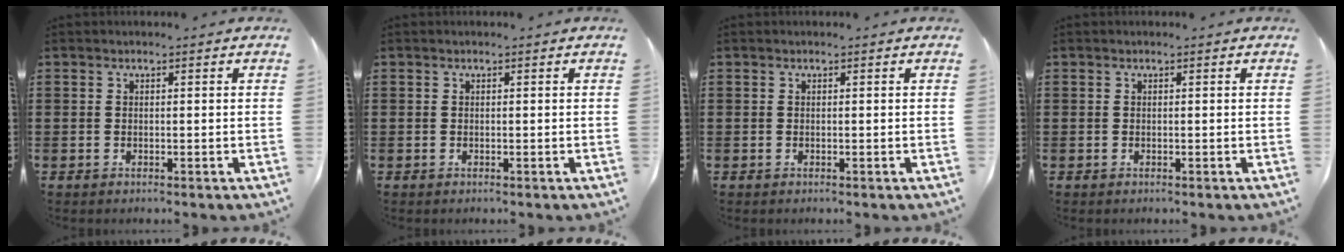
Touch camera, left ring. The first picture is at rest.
{"total": 0.0}
{"total": 0.0}
{"total": 0.0}